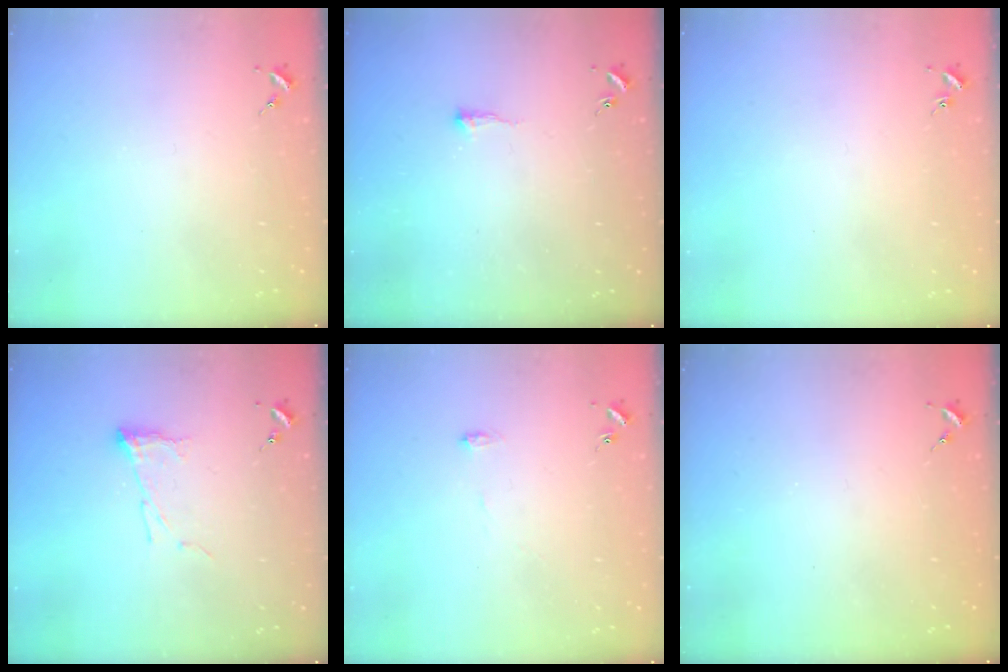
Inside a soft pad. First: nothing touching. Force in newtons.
{"total": 4.6, "press": 4.6, "slide": 0.7}
{"total": 0.9, "press": 0.8, "slide": 0.2}
{"total": 7.2, "press": 7.2, "slide": 0.4}
{"total": 4.4, "press": 4.4, "slide": 0.4}
{"total": 0.8, "press": 0.8, "slide": 0.0}